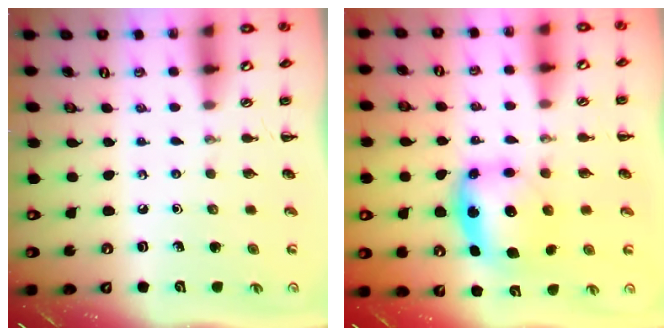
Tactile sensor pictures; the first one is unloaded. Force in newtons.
{"total": 5.8, "press": 5.7, "slide": 1.2}